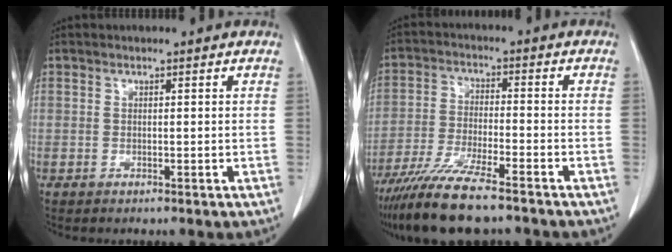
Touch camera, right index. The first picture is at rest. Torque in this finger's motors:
{"motor_torque": [1.19, -0.95, 0.61, 0.18]}